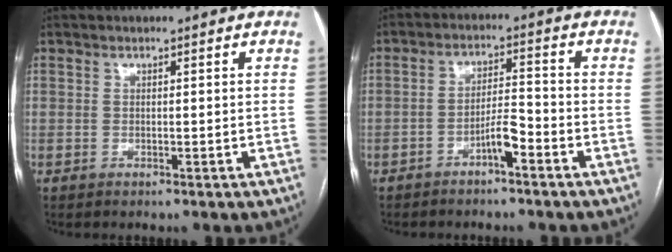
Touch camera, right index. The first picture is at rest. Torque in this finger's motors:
{"motor_torque": [0.83, -0.23, 0.32, 0.08]}